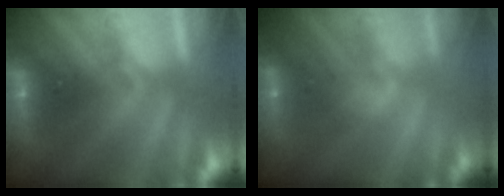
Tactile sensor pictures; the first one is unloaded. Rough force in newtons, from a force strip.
{"total": 2.6}